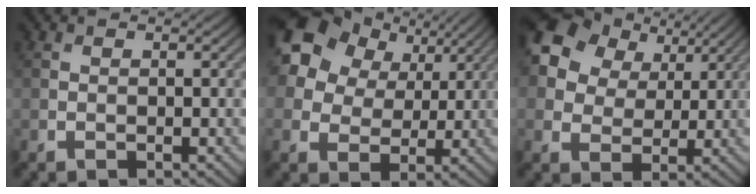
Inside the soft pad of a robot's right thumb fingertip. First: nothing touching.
{"total": 16.7, "force": [8.6, 11.7, 8.2], "torque": [-0.245, 0.069, 0.176]}
{"total": 14.1, "force": [7.2, 9.7, 7.2], "torque": [-0.194, 0.059, 0.131]}